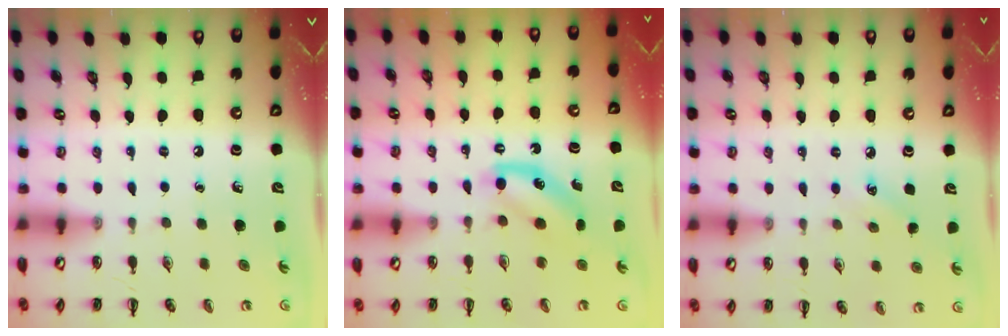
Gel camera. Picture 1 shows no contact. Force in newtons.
{"total": 5.4, "press": 5.3, "slide": 1.2}
{"total": 4.2, "press": 4.1, "slide": 1.2}